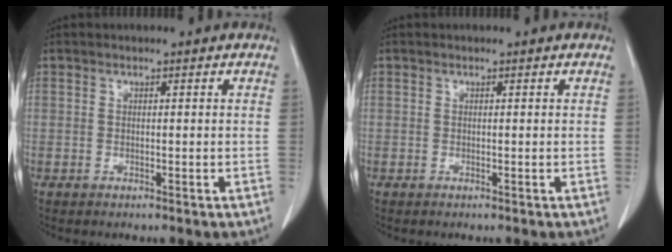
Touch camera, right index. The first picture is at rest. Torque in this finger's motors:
{"motor_torque": [0.00, 0.00, 0.01, 0.00]}